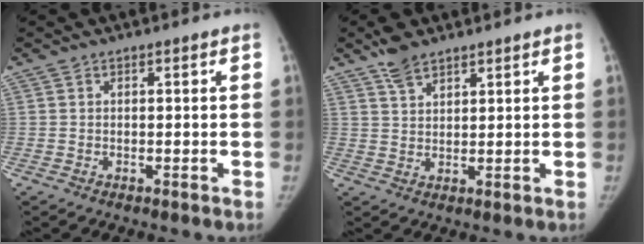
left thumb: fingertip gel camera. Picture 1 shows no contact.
{"total": 4.9, "force": [3.9, 2.0, 2.2], "torque": [-0.033, -0.014, 0.078]}